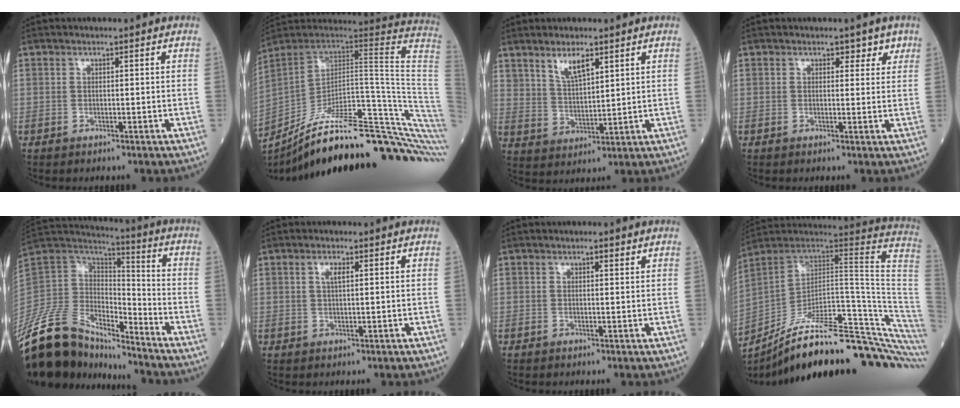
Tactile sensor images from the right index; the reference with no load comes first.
{"total": 35.7, "force": [-28.4, 2.9, 21.4], "torque": [-0.199, -0.031, -0.391]}
{"total": 5.2, "force": [3.5, 0.9, 3.7], "torque": [-0.078, -0.009, 0.073]}
{"total": 2.1, "force": [1.4, 1.4, 0.8], "torque": [0.007, 0.000, 0.011]}
{"total": 20.7, "force": [-17.5, 6.9, 8.6], "torque": [-0.200, 0.025, -0.327]}
{"total": 1.9, "force": [0.7, 0.4, 1.7], "torque": [-0.034, 0.001, 0.013]}
{"total": 0.9, "force": [0.6, 0.2, 0.6], "torque": [-0.011, -0.001, 0.008]}
{"total": 33.9, "force": [-27.0, 3.3, 20.1], "torque": [-0.190, -0.022, -0.377]}